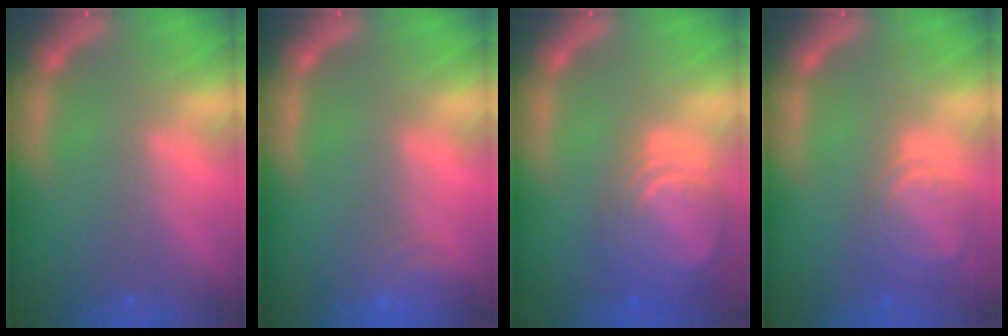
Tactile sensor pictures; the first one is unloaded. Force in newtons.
{"total": 3.5}
{"total": 8.5}
{"total": 5.0}